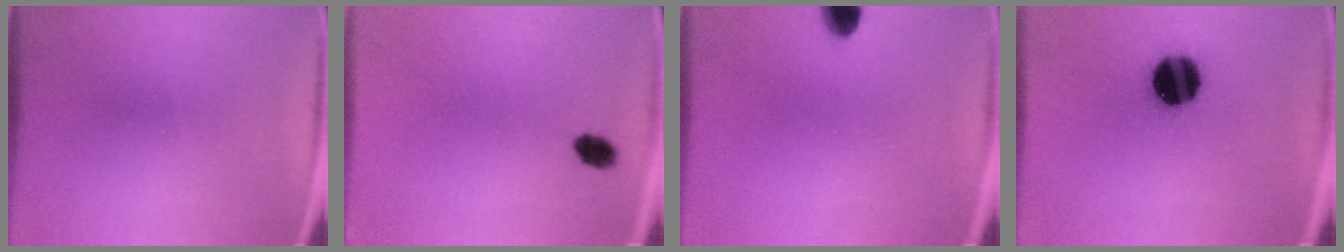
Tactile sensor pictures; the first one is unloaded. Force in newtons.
{"total": 2.9}
{"total": 4.7}
{"total": 15.3}